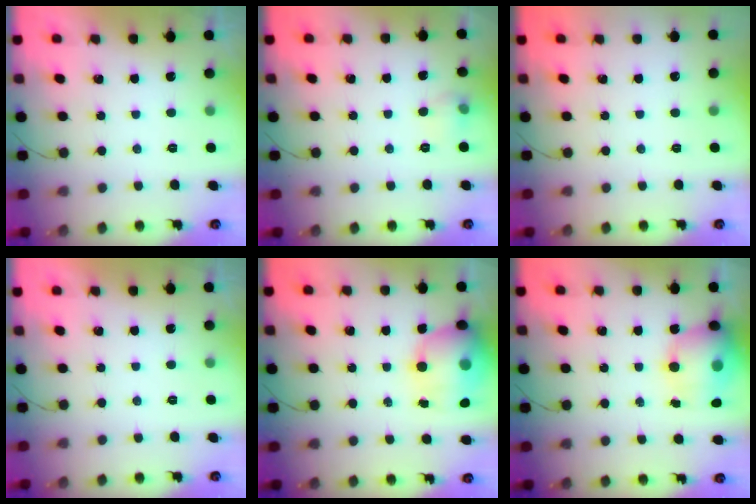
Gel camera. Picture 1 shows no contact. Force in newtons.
{"total": 6.5, "press": 5.9, "slide": 2.7}
{"total": 0.0}
{"total": 0.0}
{"total": 15.2, "press": 14.7, "slide": 3.8}
{"total": 14.8, "press": 14.5, "slide": 3.3}